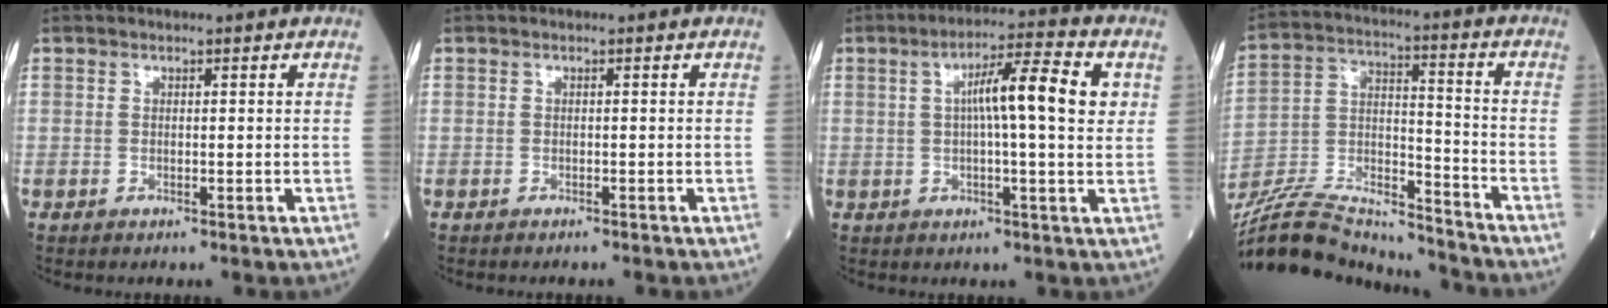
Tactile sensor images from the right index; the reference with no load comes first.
{"total": 0.9, "force": [-0.8, 0.1, 0.4], "torque": [-0.006, -0.001, -0.012]}
{"total": 10.1, "force": [2.1, 0.7, 9.8], "torque": [-0.155, 0.019, 0.028]}
{"total": 19.2, "force": [-18.2, 2.4, 5.5], "torque": [-0.122, 0.016, -0.315]}